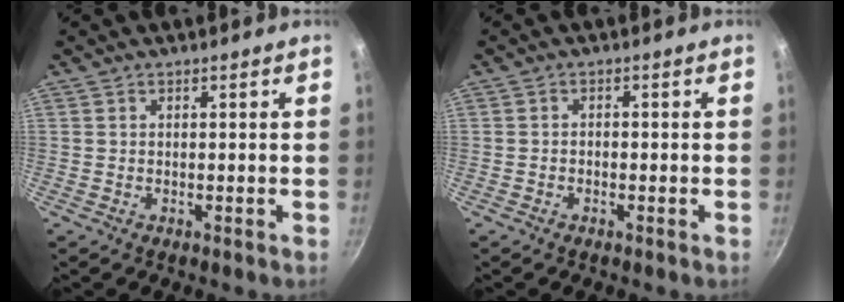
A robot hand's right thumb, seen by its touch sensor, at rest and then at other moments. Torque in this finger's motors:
{"motor_torque": [-0.07, -0.07, -0.44, 0.24, 0.07]}